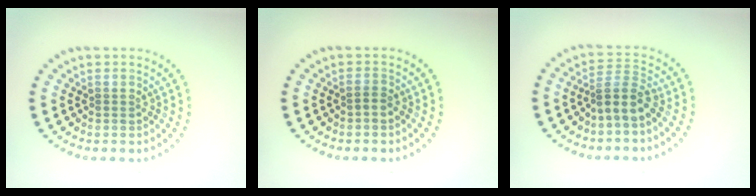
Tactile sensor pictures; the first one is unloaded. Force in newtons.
{"total": 0.8, "press": 0.7, "slide": 0.4}
{"total": 2.8, "press": 2.2, "slide": 1.8}